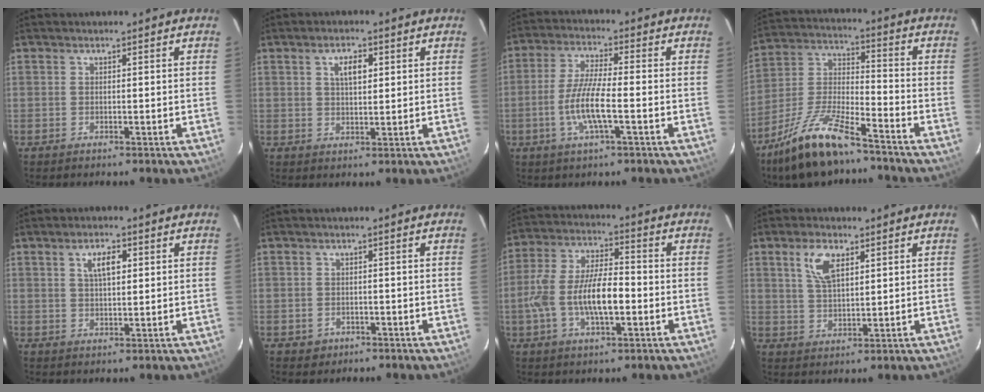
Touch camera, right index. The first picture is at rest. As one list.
[{"total": 4.0, "force": [1.5, 1.8, 3.3], "torque": [-0.057, 0.008, 0.027]}, {"total": 8.8, "force": [-2.5, 1.1, 8.3], "torque": [-0.170, -0.004, -0.051]}, {"total": 15.7, "force": [-11.6, 3.9, 9.9], "torque": [-0.216, -0.005, -0.222]}, {"total": 4.5, "force": [1.7, 1.8, 3.8], "torque": [-0.067, 0.009, 0.032]}, {"total": 2.6, "force": [-1.0, 2.3, 0.5], "torque": [-0.014, 0.001, -0.009]}, {"total": 12.7, "force": [-2.8, 4.6, 11.5], "torque": [-0.234, 0.003, -0.050]}, {"total": 6.5, "force": [3.1, 3.0, 4.8], "torque": [-0.094, 0.009, 0.064]}]